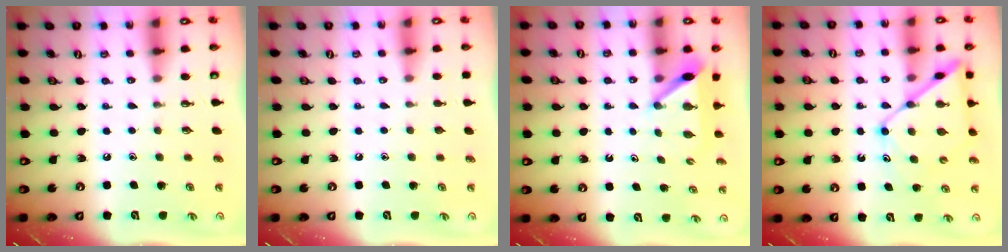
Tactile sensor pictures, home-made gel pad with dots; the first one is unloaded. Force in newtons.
{"total": 0.0}
{"total": 6.1, "press": 6.1, "slide": 0.2}
{"total": 12.8, "press": 12.8, "slide": 1.1}